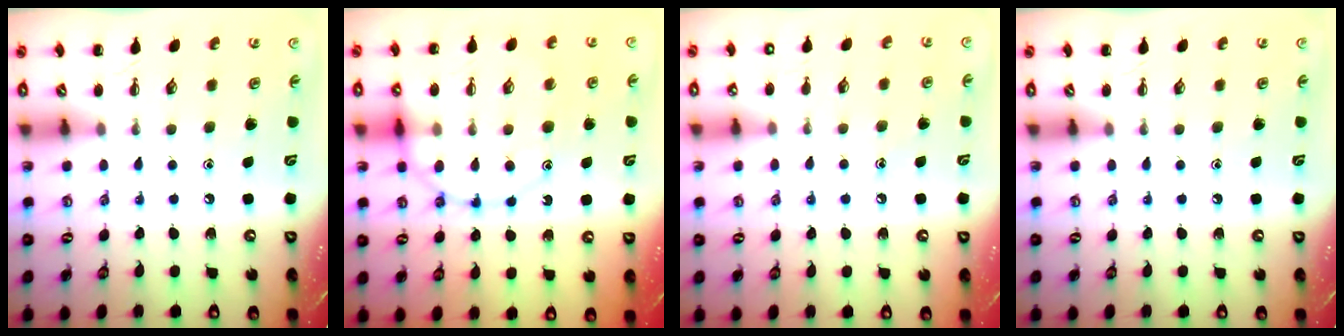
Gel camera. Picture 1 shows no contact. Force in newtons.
{"total": 14.8, "press": 14.7, "slide": 1.4}
{"total": 7.1, "press": 6.8, "slide": 1.9}
{"total": 0.0}